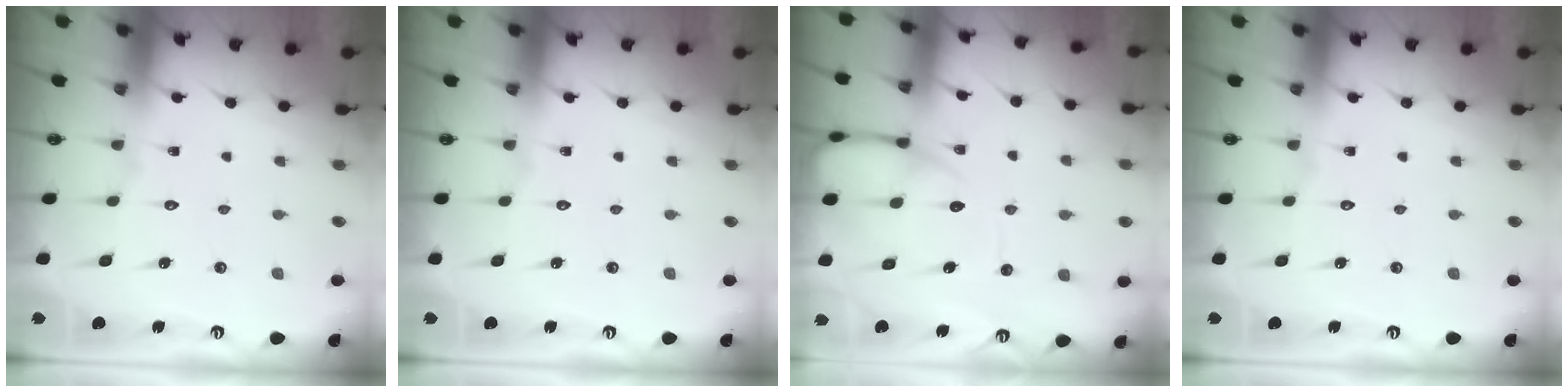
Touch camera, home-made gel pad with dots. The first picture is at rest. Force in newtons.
{"total": 0.0}
{"total": 9.6, "press": 9.6, "slide": 1.0}
{"total": 0.0}